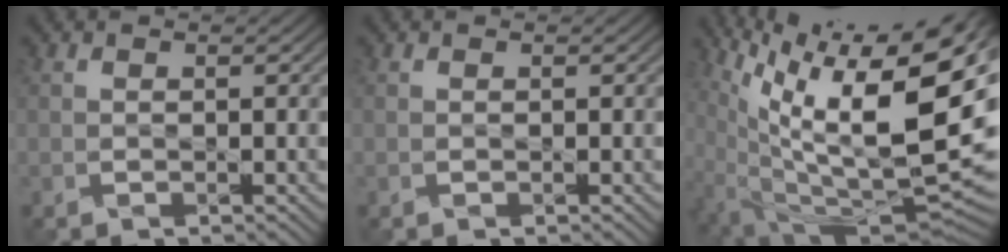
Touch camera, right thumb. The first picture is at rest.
{"total": 0.0}
{"total": 18.2, "force": [7.2, 4.7, 16.0], "torque": [-0.240, 0.021, 0.134]}